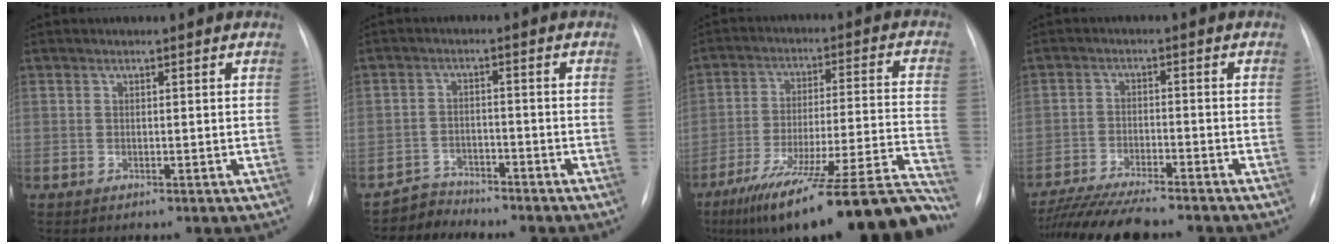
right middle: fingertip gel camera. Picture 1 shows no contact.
{"total": 3.6, "force": [-3.3, 1.0, -1.3], "torque": [0.027, -0.003, -0.059]}
{"total": 26.7, "force": [-21.6, 0.8, 15.8], "torque": [-0.161, -0.007, -0.323]}
{"total": 12.4, "force": [-11.0, 1.0, 5.8], "torque": [-0.093, -0.022, -0.173]}